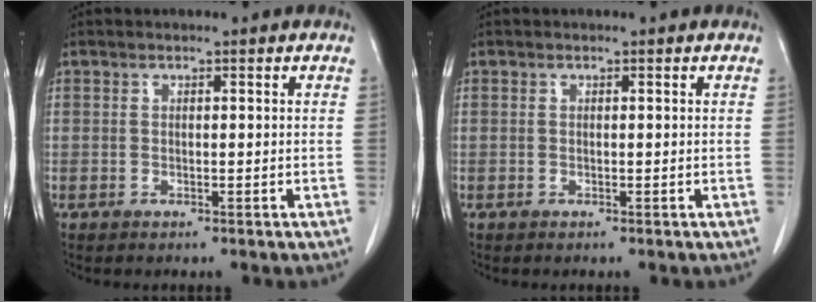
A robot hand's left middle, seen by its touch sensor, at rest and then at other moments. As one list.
[{"total": 0.0}]